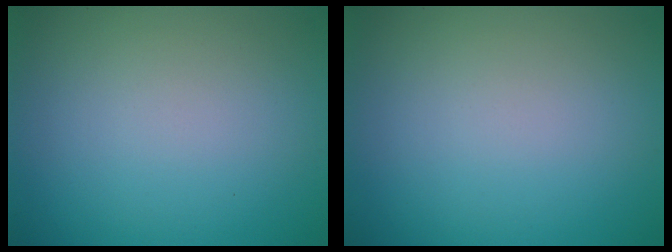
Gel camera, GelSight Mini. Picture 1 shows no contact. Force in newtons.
{"total": 0.0}